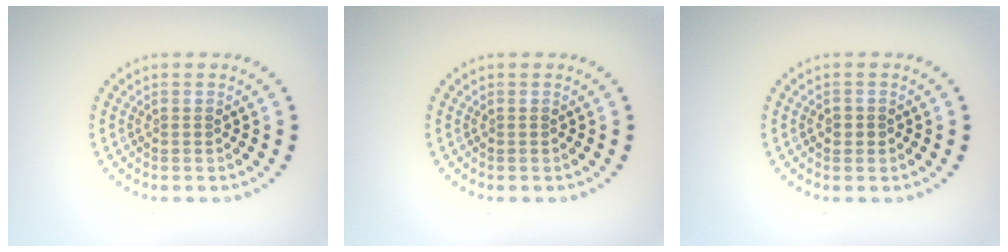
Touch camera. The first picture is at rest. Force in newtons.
{"total": 0.0}
{"total": 1.0, "press": 1.0, "slide": 0.3}